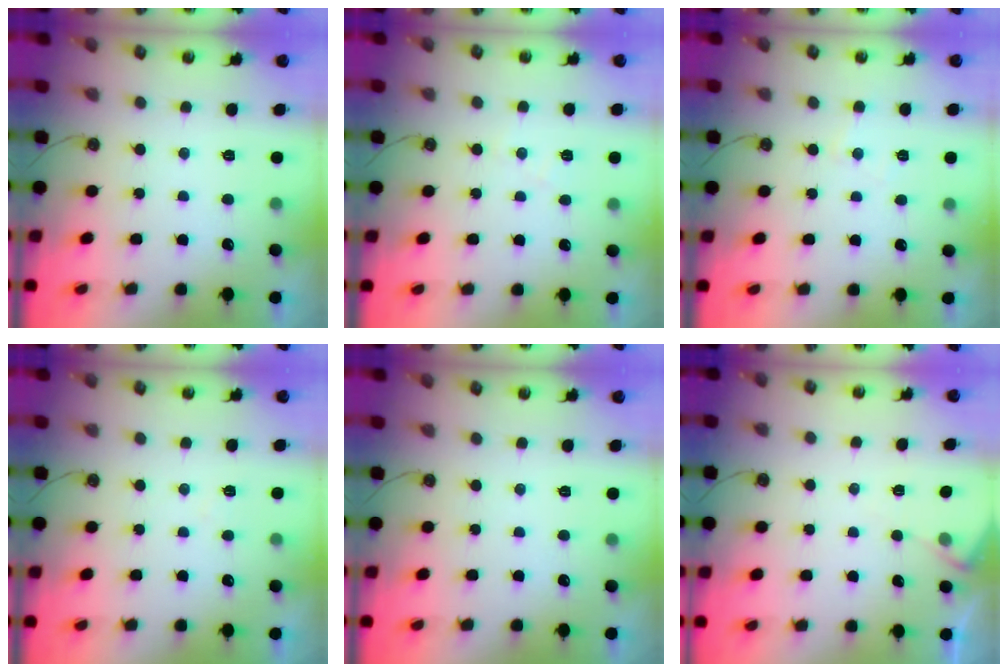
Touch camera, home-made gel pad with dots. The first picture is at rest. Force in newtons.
{"total": 5.5, "press": 5.4, "slide": 0.8}
{"total": 4.0, "press": 3.9, "slide": 0.6}
{"total": 3.3, "press": 3.3, "slide": 0.6}
{"total": 0.0}
{"total": 3.9, "press": 3.9, "slide": 0.6}